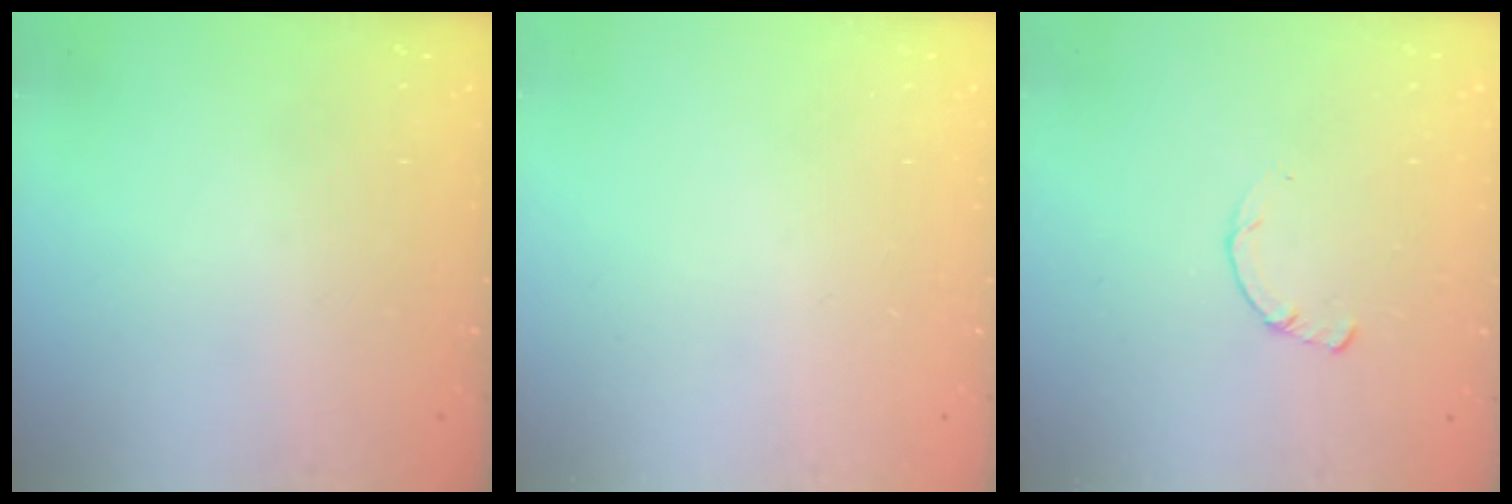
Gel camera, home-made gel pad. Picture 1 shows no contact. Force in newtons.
{"total": 0.0}
{"total": 2.2, "press": 2.2, "slide": 0.3}